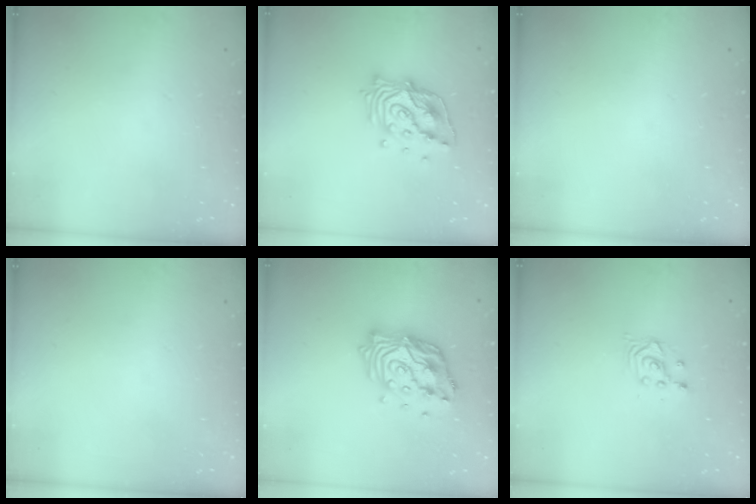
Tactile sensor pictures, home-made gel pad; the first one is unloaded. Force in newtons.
{"total": 14.7, "press": 14.6, "slide": 1.3}
{"total": 0.0}
{"total": 0.0}
{"total": 16.1, "press": 16.0, "slide": 1.3}
{"total": 2.5, "press": 2.5, "slide": 0.2}